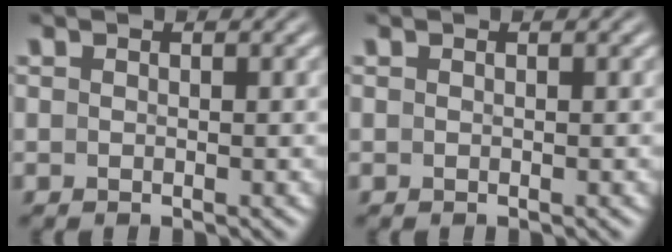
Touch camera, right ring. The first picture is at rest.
{"total": 0.0}